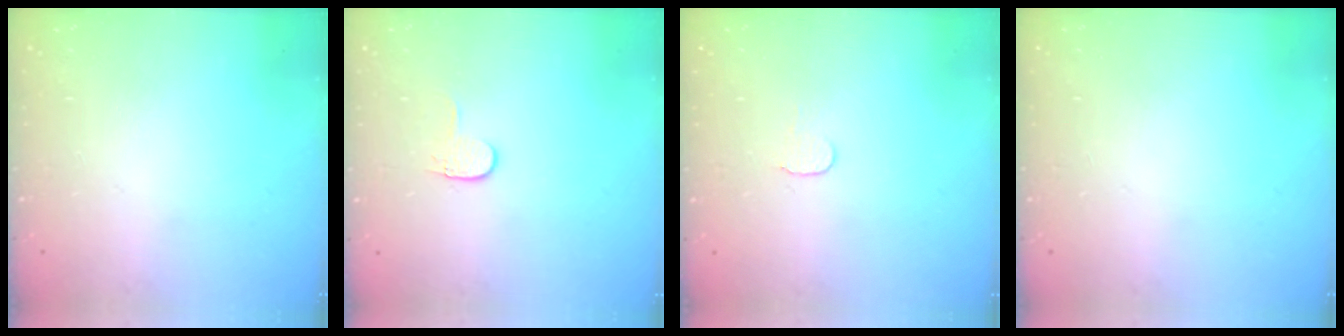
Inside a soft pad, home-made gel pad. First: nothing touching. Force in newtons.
{"total": 3.9, "press": 3.9, "slide": 0.4}
{"total": 3.7, "press": 3.7, "slide": 0.3}
{"total": 0.0}